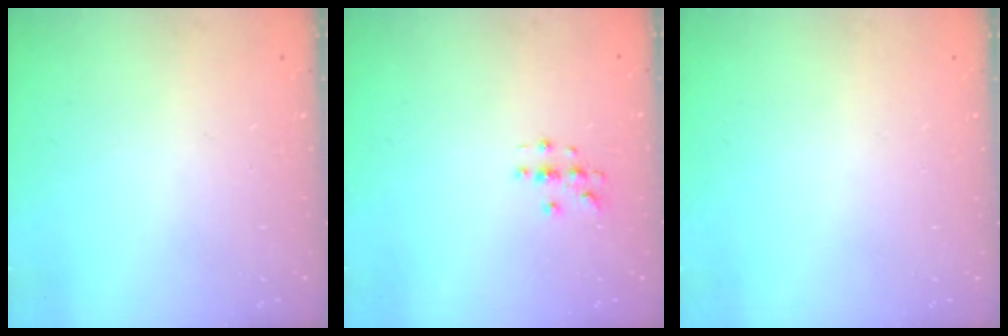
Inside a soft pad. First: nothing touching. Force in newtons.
{"total": 2.9, "press": 2.9, "slide": 0.3}
{"total": 0.0}